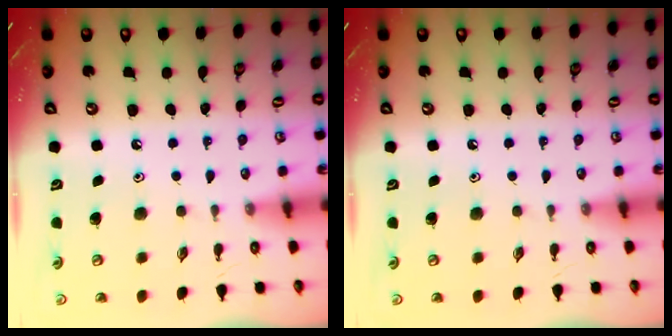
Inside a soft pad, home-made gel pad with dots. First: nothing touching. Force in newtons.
{"total": 0.0}